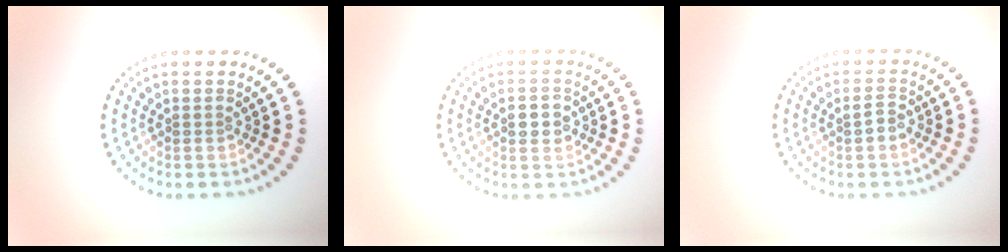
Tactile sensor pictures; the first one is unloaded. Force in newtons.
{"total": 1.9, "press": 1.9, "slide": 0.0}
{"total": 1.5, "press": 1.4, "slide": 0.4}